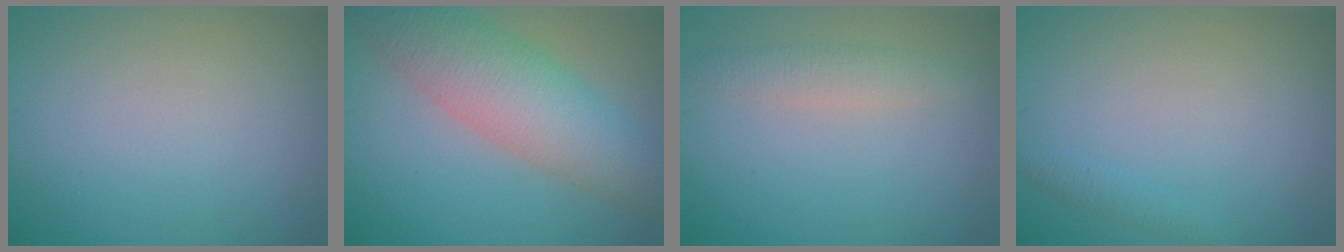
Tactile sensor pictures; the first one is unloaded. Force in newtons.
{"total": 7.5, "press": 7.5, "slide": 0.3}
{"total": 1.9, "press": 1.9, "slide": 0.0}
{"total": 0.8, "press": 0.8, "slide": 0.2}